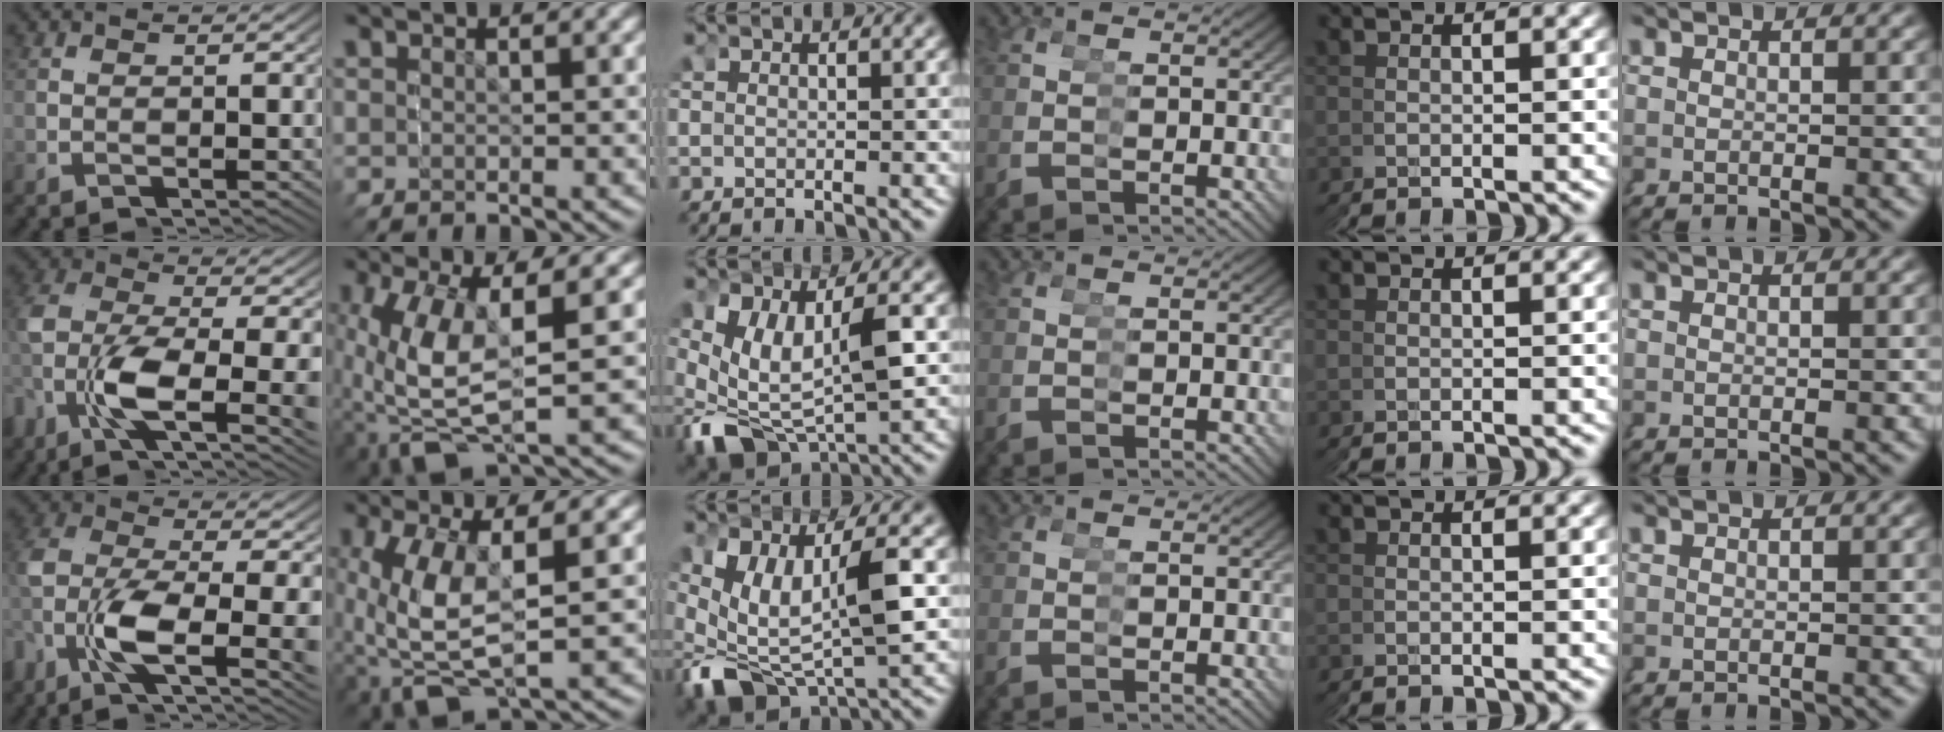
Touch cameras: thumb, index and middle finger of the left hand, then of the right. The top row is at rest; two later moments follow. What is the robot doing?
{"motion": "grasp_and_lifting", "object": "stress ball aka squeeze ball"}